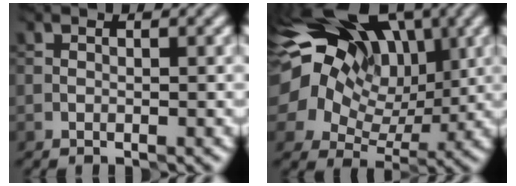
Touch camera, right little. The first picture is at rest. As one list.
[{"total": 16.8, "force": [5.9, 12.5, 9.6], "torque": [-0.186, 0.046, 0.087]}]